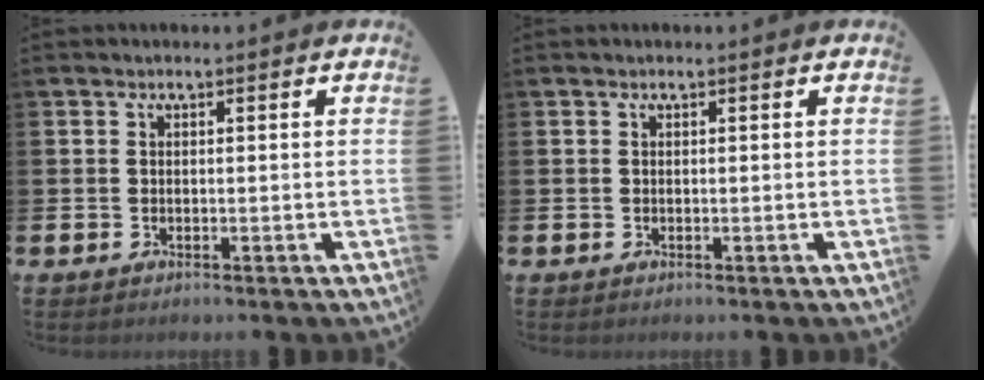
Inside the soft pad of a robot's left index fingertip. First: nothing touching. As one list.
[{"total": 0.0}]